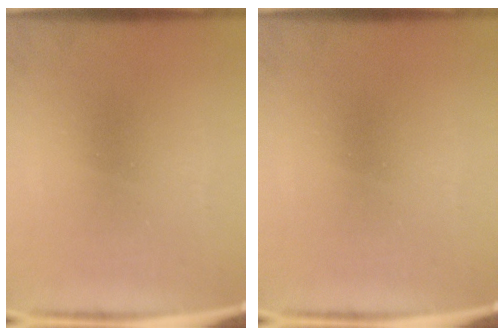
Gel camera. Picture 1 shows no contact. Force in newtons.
{"total": 0.0}